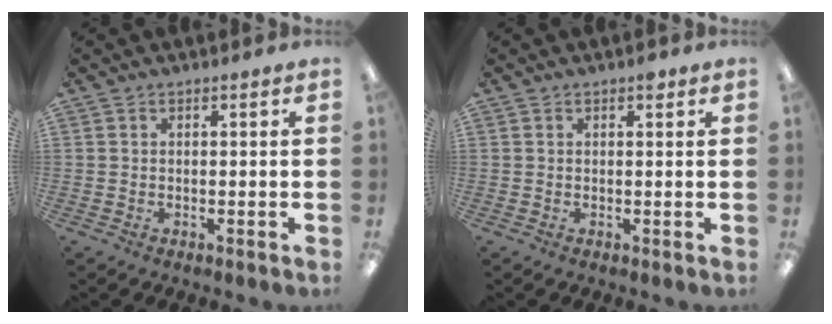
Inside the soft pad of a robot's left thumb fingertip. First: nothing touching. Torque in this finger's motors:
{"motor_torque": [0.04, -0.01, 0.37, -0.40, 0.00]}